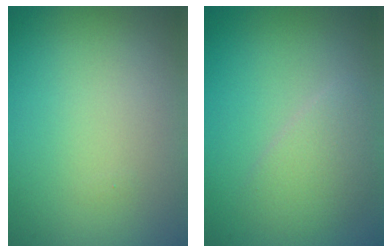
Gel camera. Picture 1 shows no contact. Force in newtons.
{"total": 2.5, "press": 2.5, "slide": 0.1}